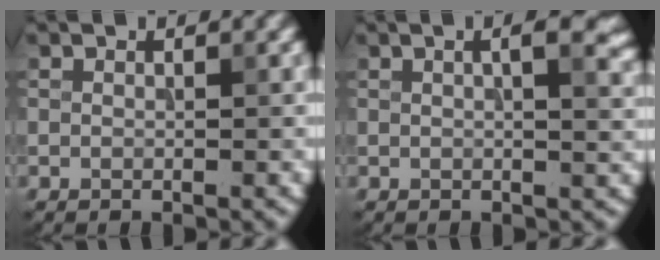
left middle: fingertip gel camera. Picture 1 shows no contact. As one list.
[{"total": 6.1, "force": [2.2, 2.8, 5.0], "torque": [-0.025, 0.026, 0.011]}]